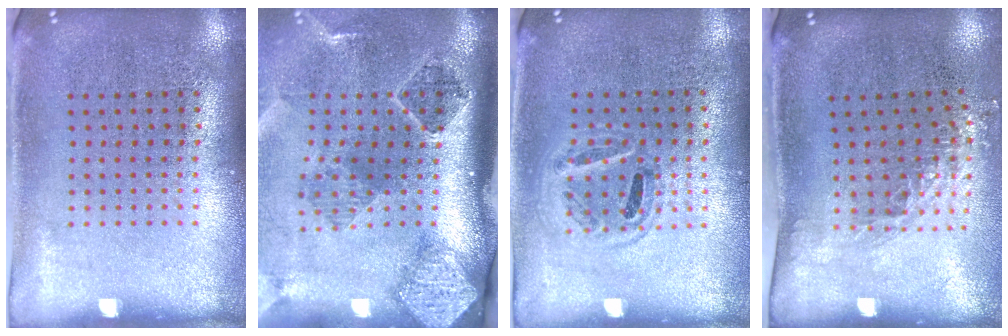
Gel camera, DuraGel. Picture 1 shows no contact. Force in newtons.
{"total": 2.8, "press": 1.9, "slide": 2.1}
{"total": 0.9, "press": 0.9, "slide": 0.3}
{"total": 1.4, "press": 1.0, "slide": 1.0}